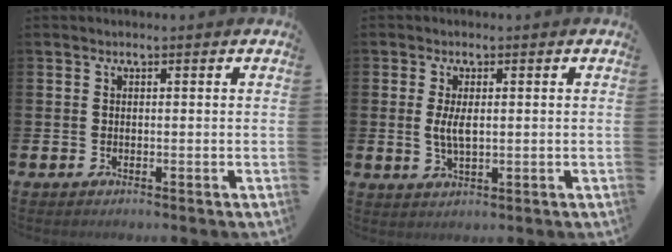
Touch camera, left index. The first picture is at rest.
{"total": 3.3, "force": [0.5, 1.3, 3.0], "torque": [-0.056, 0.003, 0.006]}